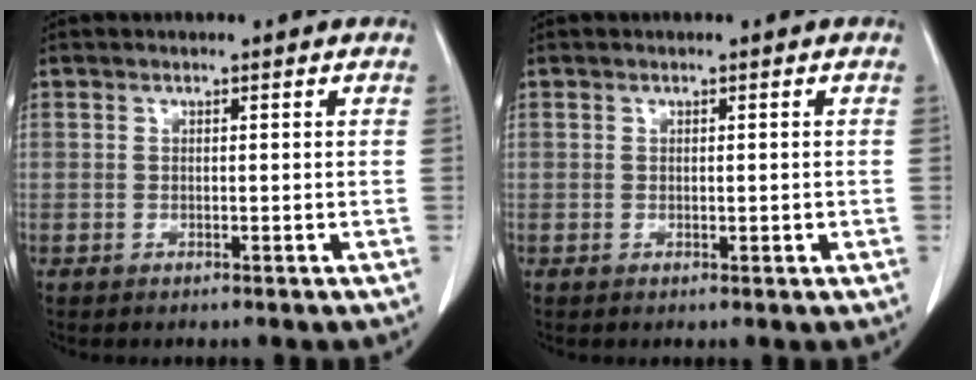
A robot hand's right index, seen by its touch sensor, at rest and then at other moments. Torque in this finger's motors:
{"motor_torque": [-0.04, 0.20, 0.03, 0.04]}